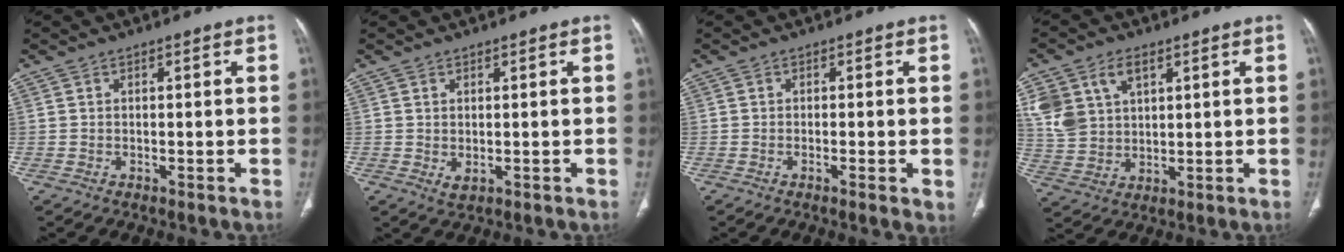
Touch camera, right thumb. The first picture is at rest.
{"total": 1.7, "force": [-0.1, 0.9, 1.4], "torque": [-0.029, -0.006, 0.006]}
{"total": 2.4, "force": [-0.5, 0.5, 2.3], "torque": [-0.042, -0.006, -0.011]}
{"total": 10.8, "force": [4.5, 7.4, 6.5], "torque": [-0.119, -0.004, 0.098]}